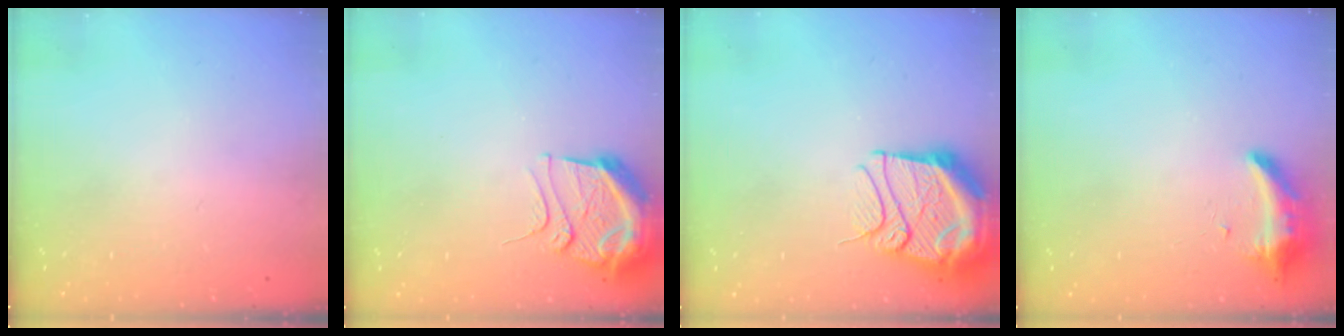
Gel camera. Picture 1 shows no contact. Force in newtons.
{"total": 11.0, "press": 11.0, "slide": 0.9}
{"total": 17.9, "press": 16.5, "slide": 6.9}
{"total": 8.6, "press": 8.6, "slide": 1.1}